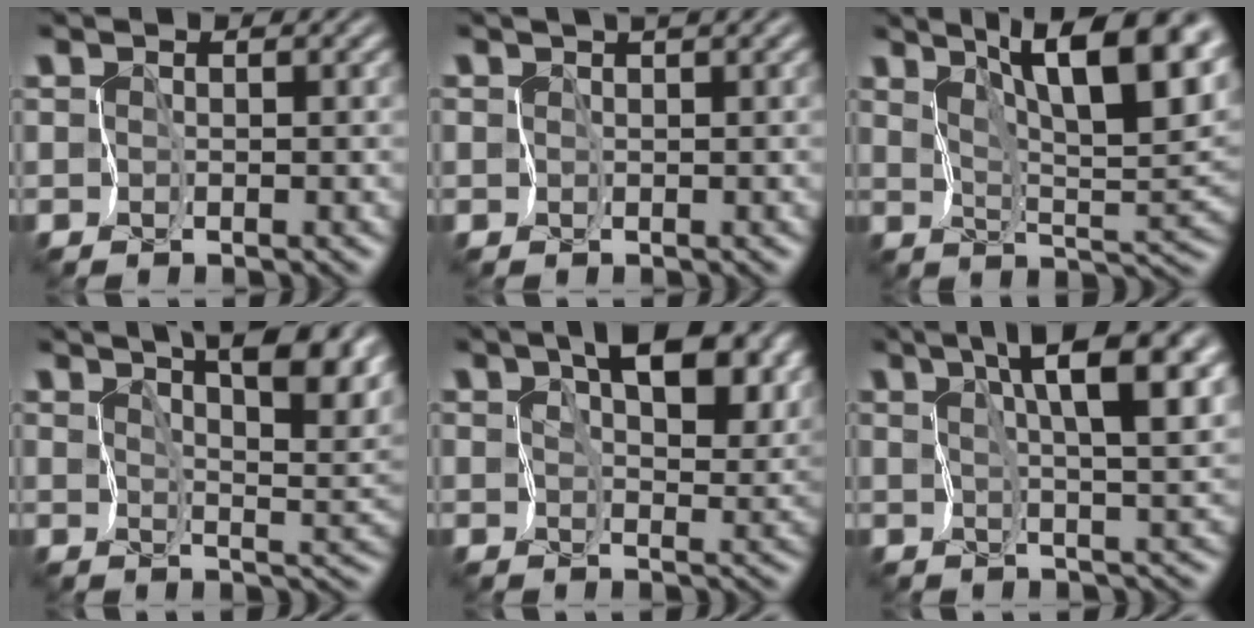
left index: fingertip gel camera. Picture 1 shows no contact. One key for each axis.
{"total": 1.5, "fx": 1.2, "fy": 0.1, "fz": 0.9, "tx": -0.015, "ty": 0.006, "tz": 0.017}
{"total": 12.0, "fx": 7.0, "fy": 3.6, "fz": 9.0, "tx": -0.121, "ty": 0.011, "tz": 0.091}
{"total": 11.1, "fx": 6.6, "fy": 4.2, "fz": 7.9, "tx": -0.106, "ty": 0.019, "tz": 0.081}
{"total": 8.4, "fx": 3.6, "fy": 4.2, "fz": 6.3, "tx": -0.095, "ty": 0.002, "tz": 0.054}
{"total": 8.8, "fx": 3.6, "fy": 2.3, "fz": 7.7, "tx": -0.113, "ty": 0.008, "tz": 0.055}